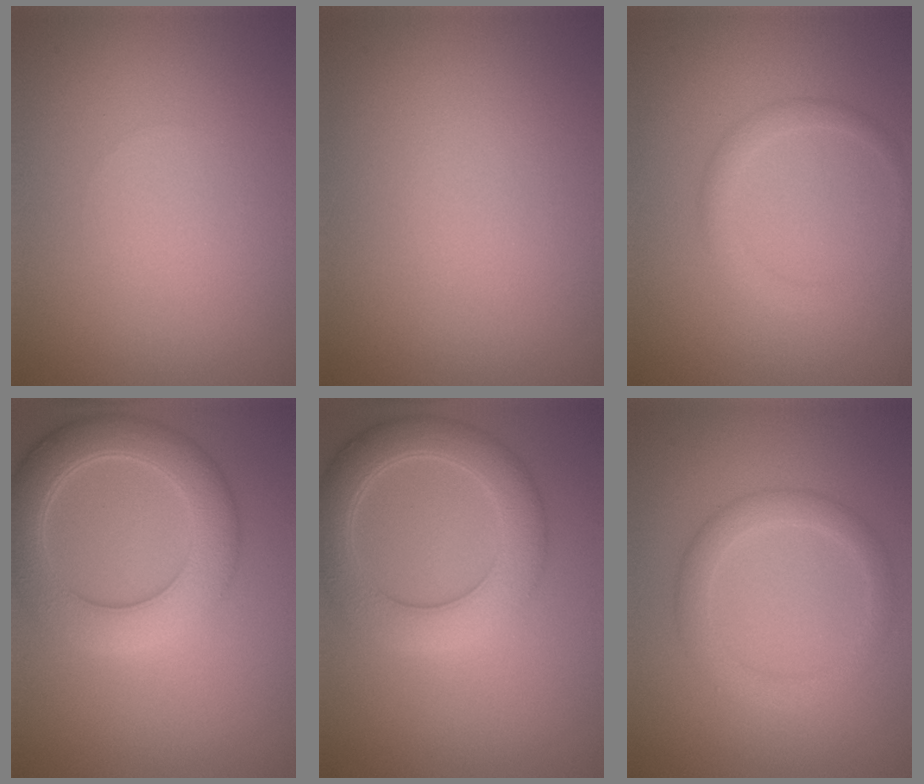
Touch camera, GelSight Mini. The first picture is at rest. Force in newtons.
{"total": 0.0}
{"total": 1.8, "press": 1.8, "slide": 0.0}
{"total": 6.4, "press": 6.4, "slide": 0.2}
{"total": 5.8, "press": 5.8, "slide": 0.2}
{"total": 2.7, "press": 2.6, "slide": 0.3}